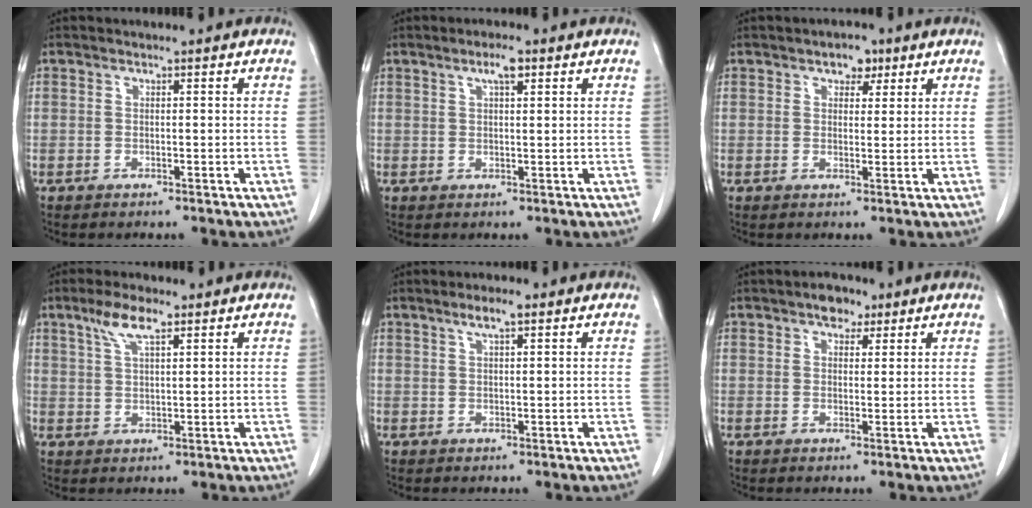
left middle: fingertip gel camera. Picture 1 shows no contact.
{"total": 2.8, "force": [1.6, 0.5, 2.3], "torque": [-0.044, 0.004, 0.028]}
{"total": 3.1, "force": [1.9, 1.8, 1.7], "torque": [-0.022, 0.006, 0.028]}
{"total": 5.1, "force": [3.2, 1.3, 3.8], "torque": [-0.082, 0.008, 0.064]}
{"total": 2.8, "force": [1.8, 0.4, 2.2], "torque": [-0.044, 0.004, 0.032]}
{"total": 3.2, "force": [2.1, 1.8, 1.6], "torque": [-0.026, 0.008, 0.033]}